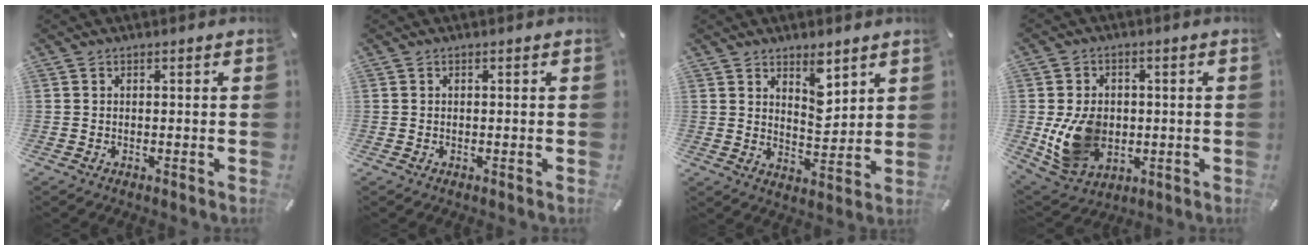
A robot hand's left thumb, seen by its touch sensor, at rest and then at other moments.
{"total": 0.0}
{"total": 7.0, "force": [4.8, 4.0, 3.1], "torque": [-0.031, -0.032, 0.081]}
{"total": 12.4, "force": [-1.2, 10.0, 7.3], "torque": [-0.140, 0.005, -0.020]}